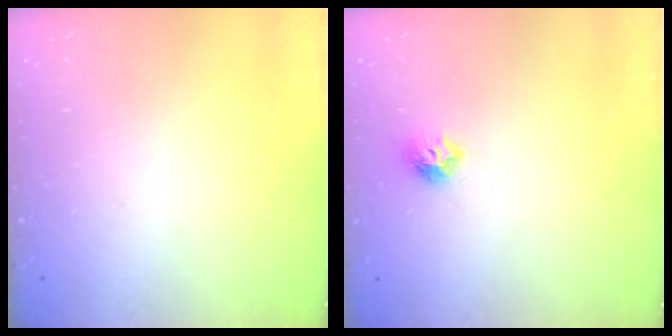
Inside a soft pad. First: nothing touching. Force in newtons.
{"total": 7.1, "press": 7.1, "slide": 0.2}